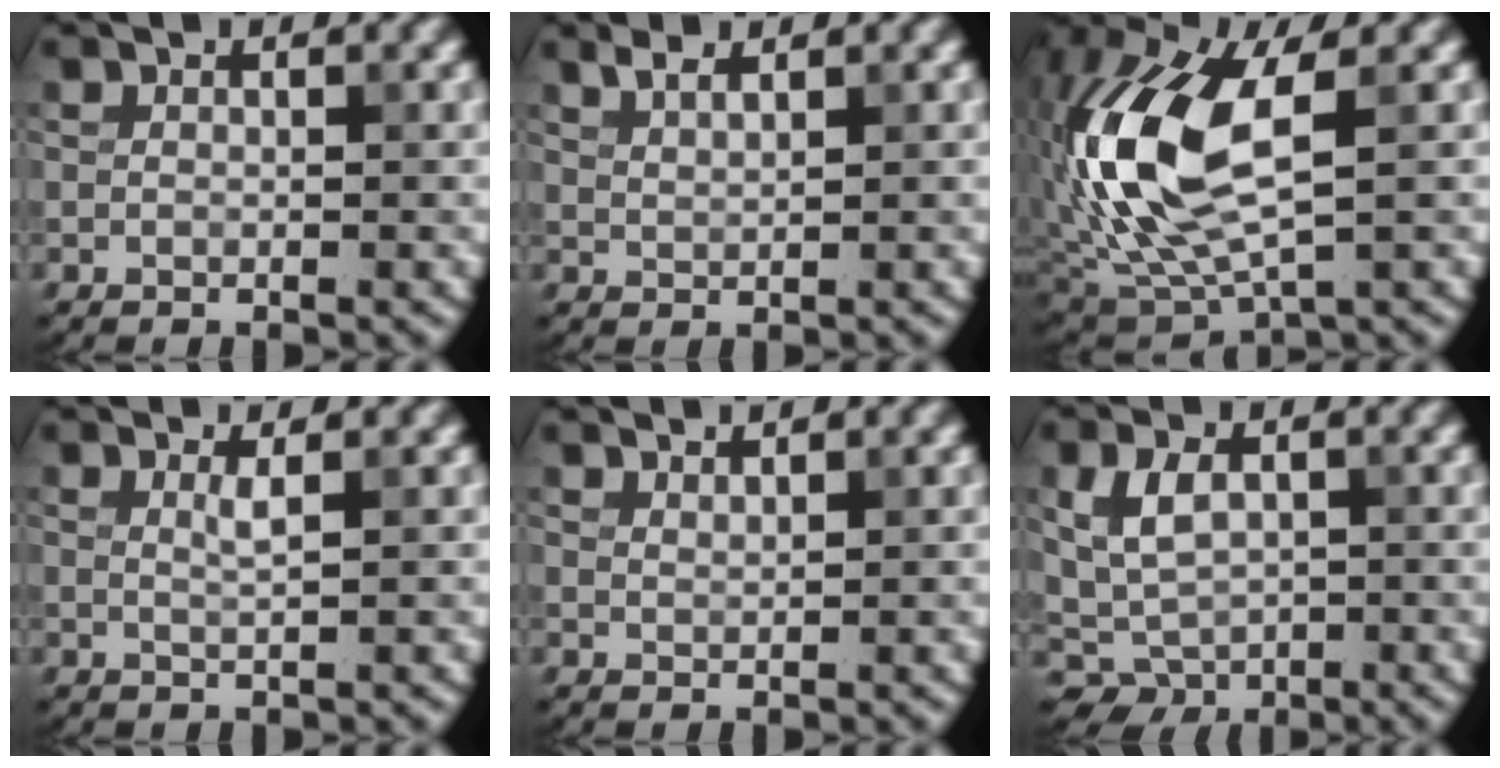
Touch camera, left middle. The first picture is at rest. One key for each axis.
{"total": 1.5, "fx": 1.3, "fy": 0.4, "fz": 0.7, "tx": -0.016, "ty": 0.004, "tz": 0.026}
{"total": 12.5, "fx": 0.9, "fy": 6.1, "fz": 10.8, "tx": -0.255, "ty": 0.006, "tz": 0.011}
{"total": 0.9, "fx": 0.4, "fy": 0.2, "fz": 0.8, "tx": -0.013, "ty": -0.001, "tz": 0.005}
{"total": 1.0, "fx": 1.0, "fy": 0.0, "fz": 0.0, "tx": 0.003, "ty": 0.000, "tz": 0.017}
{"total": 4.5, "fx": 0.2, "fy": 3.3, "fz": 3.0, "tx": -0.054, "ty": -0.004, "tz": 0.005}